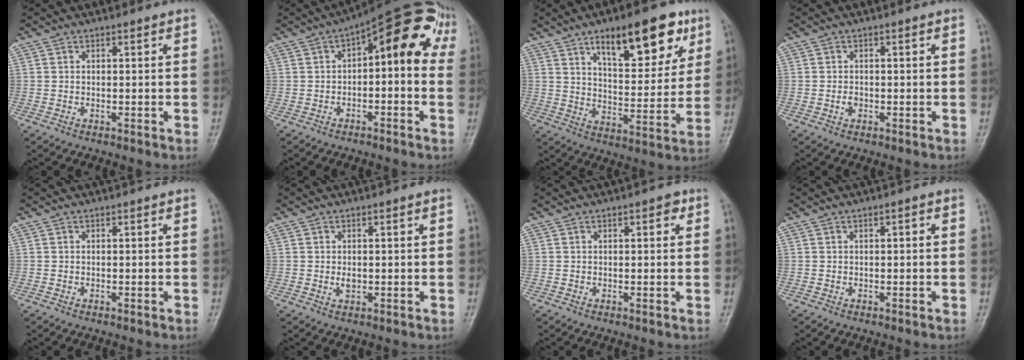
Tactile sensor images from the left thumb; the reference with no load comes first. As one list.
[{"total": 14.2, "force": [2.3, 6.1, 12.6], "torque": [-0.134, 0.050, 0.019]}, {"total": 17.7, "force": [9.7, 7.1, 12.9], "torque": [-0.140, -0.042, 0.149]}, {"total": 1.4, "force": [-0.4, 1.0, 0.9], "torque": [-0.013, 0.004, -0.008]}, {"total": 0.0}, {"total": 1.8, "force": [0.0, 1.0, 1.4], "torque": [-0.021, 0.000, 0.002]}, {"total": 2.1, "force": [0.9, 0.9, 1.6], "torque": [-0.016, 0.001, 0.009]}, {"total": 1.0, "force": [0.3, 0.4, 0.9], "torque": [-0.014, 0.003, 0.002]}]